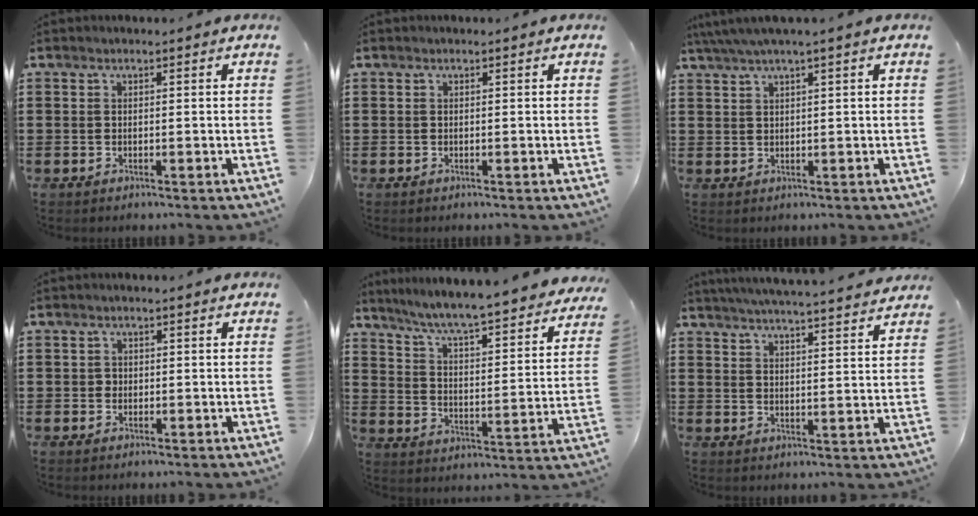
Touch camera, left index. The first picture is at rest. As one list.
[{"total": 0.0}, {"total": 2.2, "force": [1.3, -0.2, 1.8], "torque": [-0.035, 0.000, 0.022]}, {"total": 0.8, "force": [0.1, 0.7, 0.3], "torque": [-0.008, 0.005, 0.002]}, {"total": 5.7, "force": [5.1, -0.7, 2.3], "torque": [-0.069, -0.050, 0.079]}, {"total": 4.9, "force": [4.7, -0.7, 1.2], "torque": [-0.041, -0.030, 0.082]}]